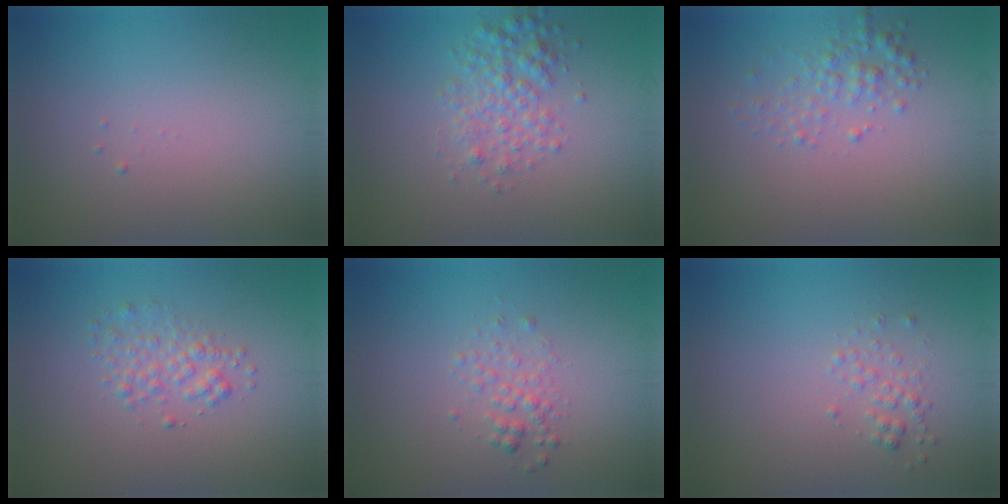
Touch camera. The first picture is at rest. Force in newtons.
{"total": 3.0, "press": 3.0, "slide": 0.1}
{"total": 2.0, "press": 2.0, "slide": 0.1}
{"total": 2.0, "press": 2.0, "slide": 0.1}
{"total": 1.5, "press": 1.5, "slide": 0.1}
{"total": 1.2, "press": 1.2, "slide": 0.1}